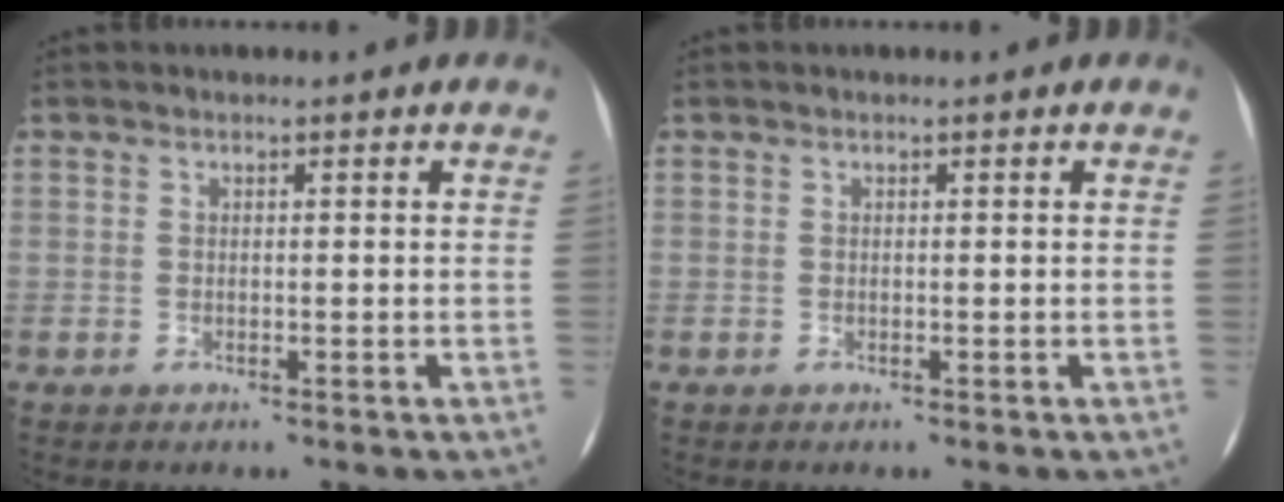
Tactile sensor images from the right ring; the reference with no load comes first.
{"total": 0.0}